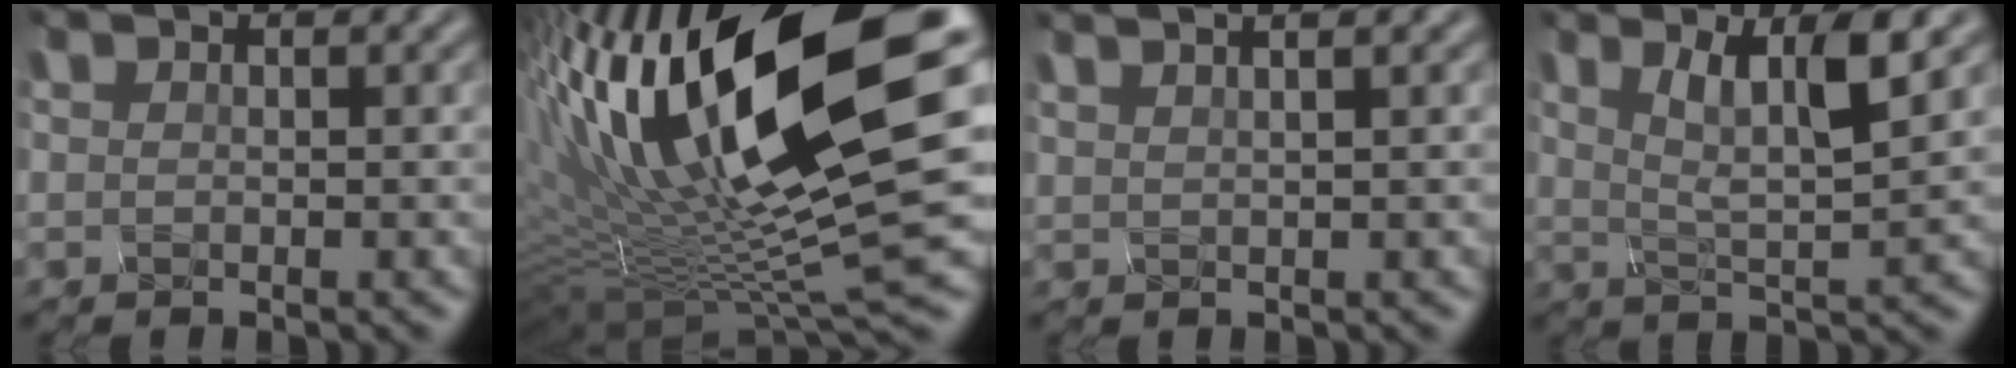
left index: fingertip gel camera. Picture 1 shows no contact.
{"total": 18.7, "force": [3.8, 5.6, 17.4], "torque": [-0.309, 0.008, 0.063]}
{"total": 4.4, "force": [2.7, 1.6, 3.1], "torque": [-0.024, 0.029, 0.008]}
{"total": 5.0, "force": [1.8, 1.0, 4.6], "torque": [-0.088, -0.008, 0.038]}